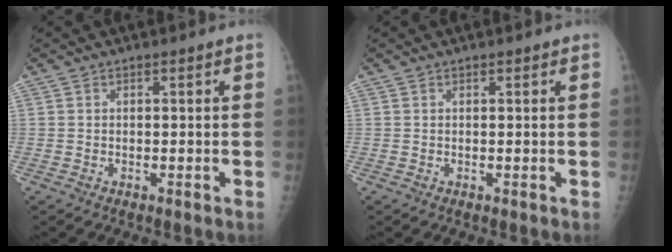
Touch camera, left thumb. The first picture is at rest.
{"total": 0.0}